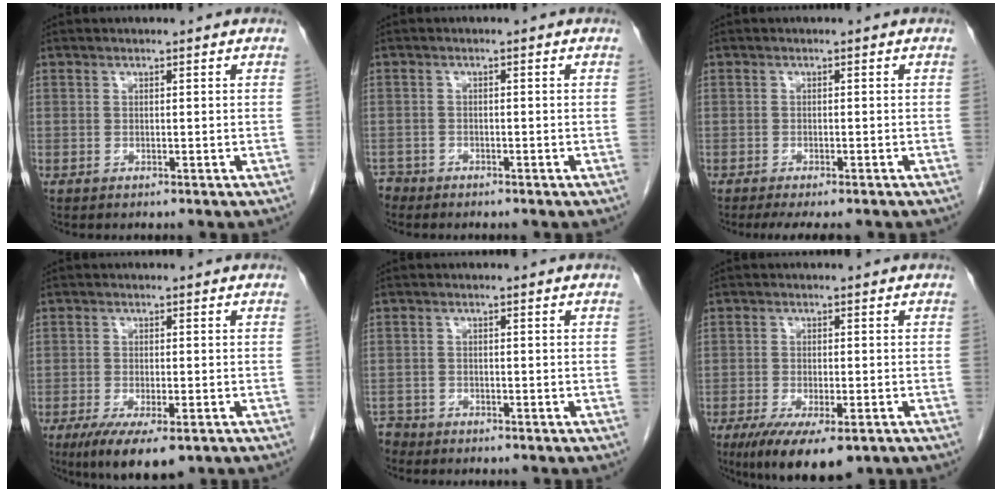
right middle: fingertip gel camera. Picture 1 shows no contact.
{"total": 1.9, "force": [-1.8, 0.7, -0.2], "torque": [0.005, -0.002, -0.034]}
{"total": 5.9, "force": [-4.9, 1.2, 3.1], "torque": [-0.037, -0.010, -0.070]}
{"total": 8.8, "force": [-5.4, 2.5, 6.4], "torque": [-0.102, -0.020, -0.082]}
{"total": 2.4, "force": [-2.2, 0.7, -0.4], "torque": [0.008, -0.003, -0.042]}
{"total": 10.3, "force": [-6.5, 3.1, 7.4], "torque": [-0.117, -0.021, -0.099]}